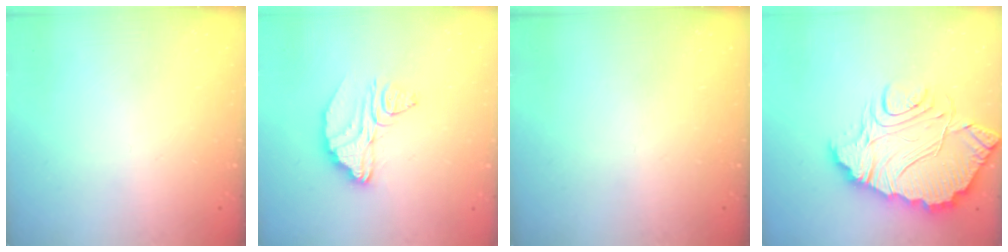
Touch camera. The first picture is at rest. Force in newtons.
{"total": 11.9, "press": 11.9, "slide": 1.0}
{"total": 0.0}
{"total": 16.3, "press": 16.2, "slide": 1.7}